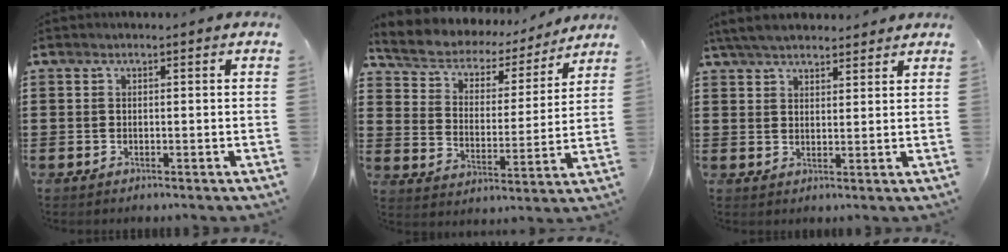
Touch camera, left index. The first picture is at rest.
{"total": 4.8, "force": [4.2, 2.0, 0.8], "torque": [-0.043, -0.030, 0.067]}
{"total": 5.0, "force": [4.6, 1.2, 1.7], "torque": [-0.047, -0.005, 0.087]}